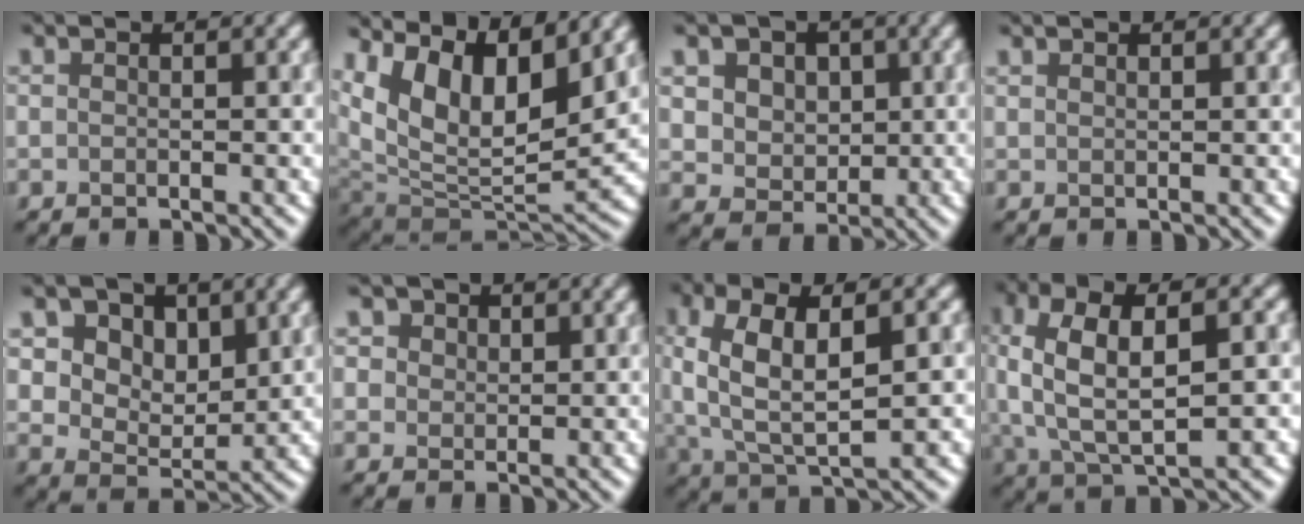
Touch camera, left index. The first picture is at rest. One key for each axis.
{"total": 12.5, "fx": 6.1, "fy": 5.8, "fz": 9.3, "tx": -0.161, "ty": 0.005, "tz": 0.108}
{"total": 6.3, "fx": 2.3, "fy": 5.0, "fz": 3.0, "tx": -0.061, "ty": 0.007, "tz": 0.030}
{"total": 0.7, "fx": 0.6, "fy": 0.1, "fz": 0.2, "tx": 0.001, "ty": 0.001, "tz": 0.013}
{"total": 5.7, "fx": 2.8, "fy": 3.7, "fz": 3.3, "tx": -0.060, "ty": -0.011, "tz": 0.043}
{"total": 4.1, "fx": 2.3, "fy": 2.9, "fz": 1.7, "tx": -0.046, "ty": 0.002, "tz": 0.032}
{"total": 8.2, "fx": 0.9, "fy": 3.5, "fz": 7.3, "tx": -0.139, "ty": 0.011, "tz": 0.013}
{"total": 9.8, "fx": 0.8, "fy": 4.7, "fz": 8.6, "tx": -0.170, "ty": 0.008, "tz": 0.010}